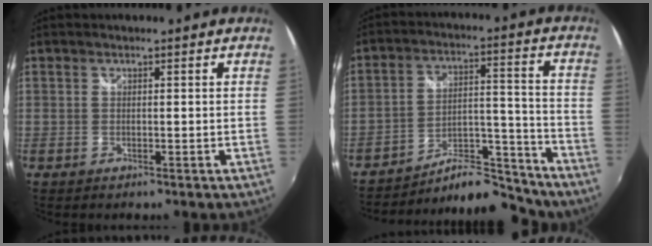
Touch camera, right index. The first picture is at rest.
{"total": 12.8, "force": [-11.8, 3.5, 3.4], "torque": [-0.044, 0.040, -0.173]}